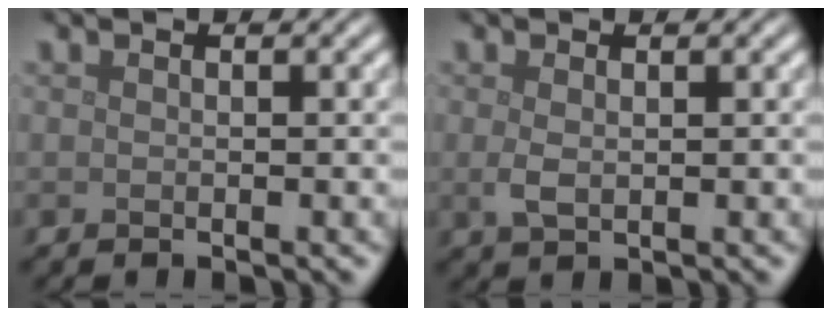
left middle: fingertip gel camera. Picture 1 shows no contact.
{"total": 1.4, "force": [0.1, 0.8, 1.2], "torque": [-0.030, -0.002, 0.004]}